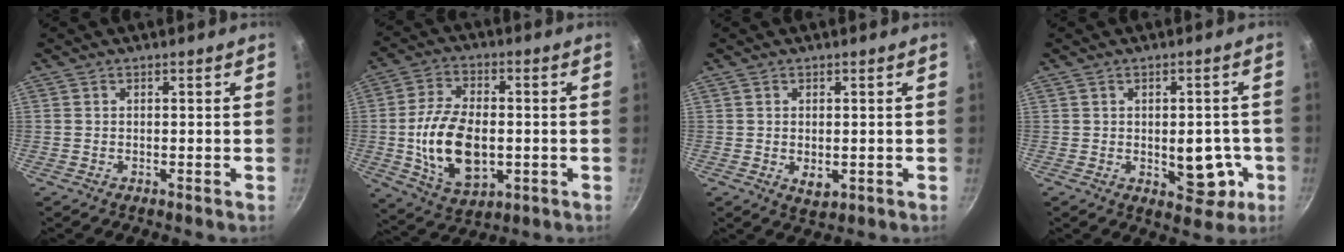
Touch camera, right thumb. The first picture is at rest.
{"total": 15.5, "force": [-1.7, 9.1, 12.4], "torque": [-0.219, 0.010, -0.022]}
{"total": 3.3, "force": [-0.4, 2.0, 2.6], "torque": [-0.041, -0.009, -0.003]}
{"total": 8.7, "force": [-1.7, 5.0, 6.8], "torque": [-0.051, 0.006, -0.014]}